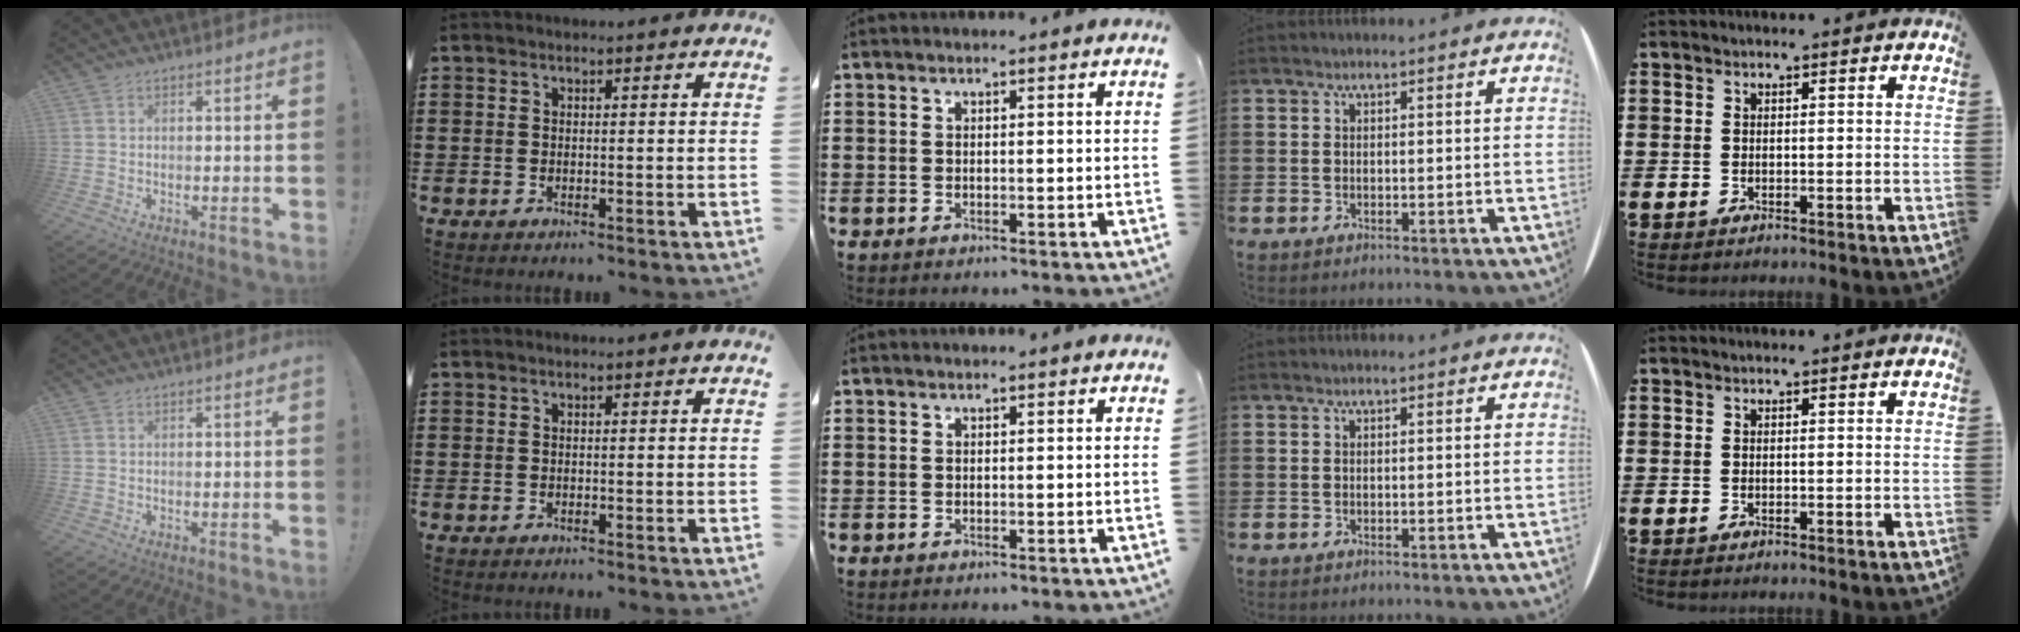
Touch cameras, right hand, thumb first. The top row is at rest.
{}